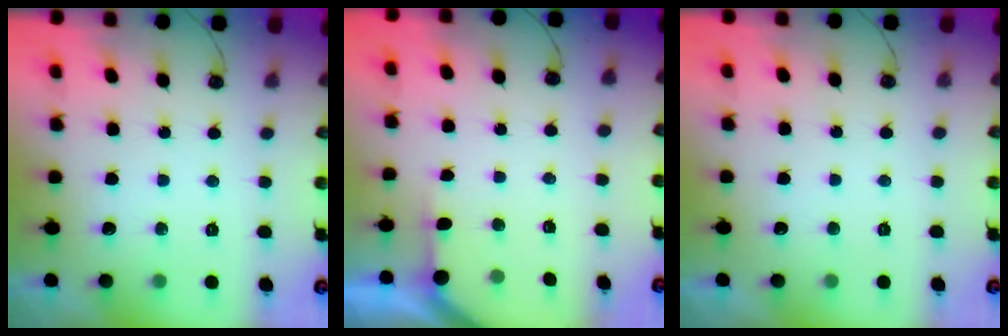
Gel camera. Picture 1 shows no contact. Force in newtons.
{"total": 1.6, "press": 1.6, "slide": 0.2}
{"total": 0.0}